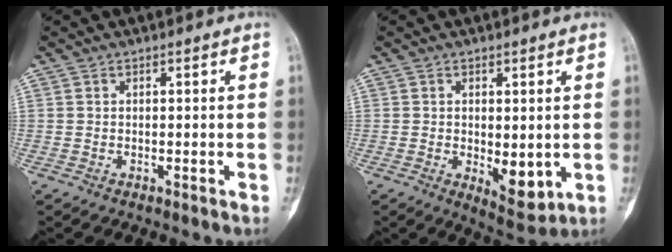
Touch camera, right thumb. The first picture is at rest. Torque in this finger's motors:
{"motor_torque": [-0.23, 0.56, 0.36, 0.37, -0.05]}